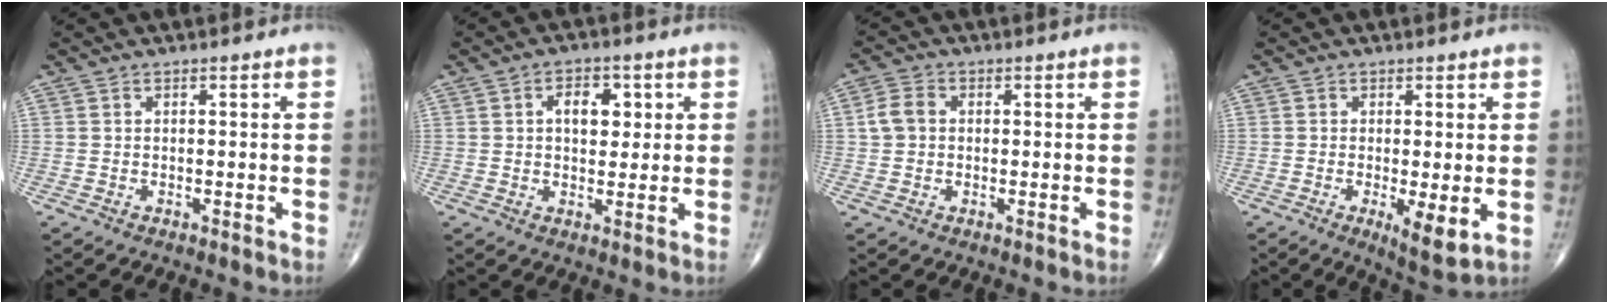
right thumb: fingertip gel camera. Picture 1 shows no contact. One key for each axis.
{"total": 6.1, "fx": 1.6, "fy": 3.7, "fz": 4.5, "tx": -0.044, "ty": -0.003, "tz": 0.023}
{"total": 4.1, "fx": 0.3, "fy": 3.2, "fz": 2.4, "tx": -0.046, "ty": 0.012, "tz": 0.001}
{"total": 5.5, "fx": -1.0, "fy": 1.5, "fz": 5.2, "tx": -0.086, "ty": -0.019, "tz": -0.016}